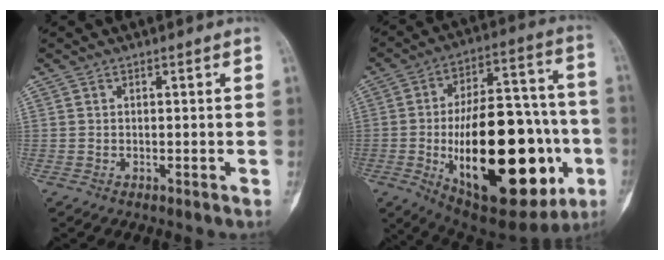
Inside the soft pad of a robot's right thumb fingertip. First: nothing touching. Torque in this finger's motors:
{"motor_torque": [1.23, 3.78, 2.77, 0.00, 0.28]}